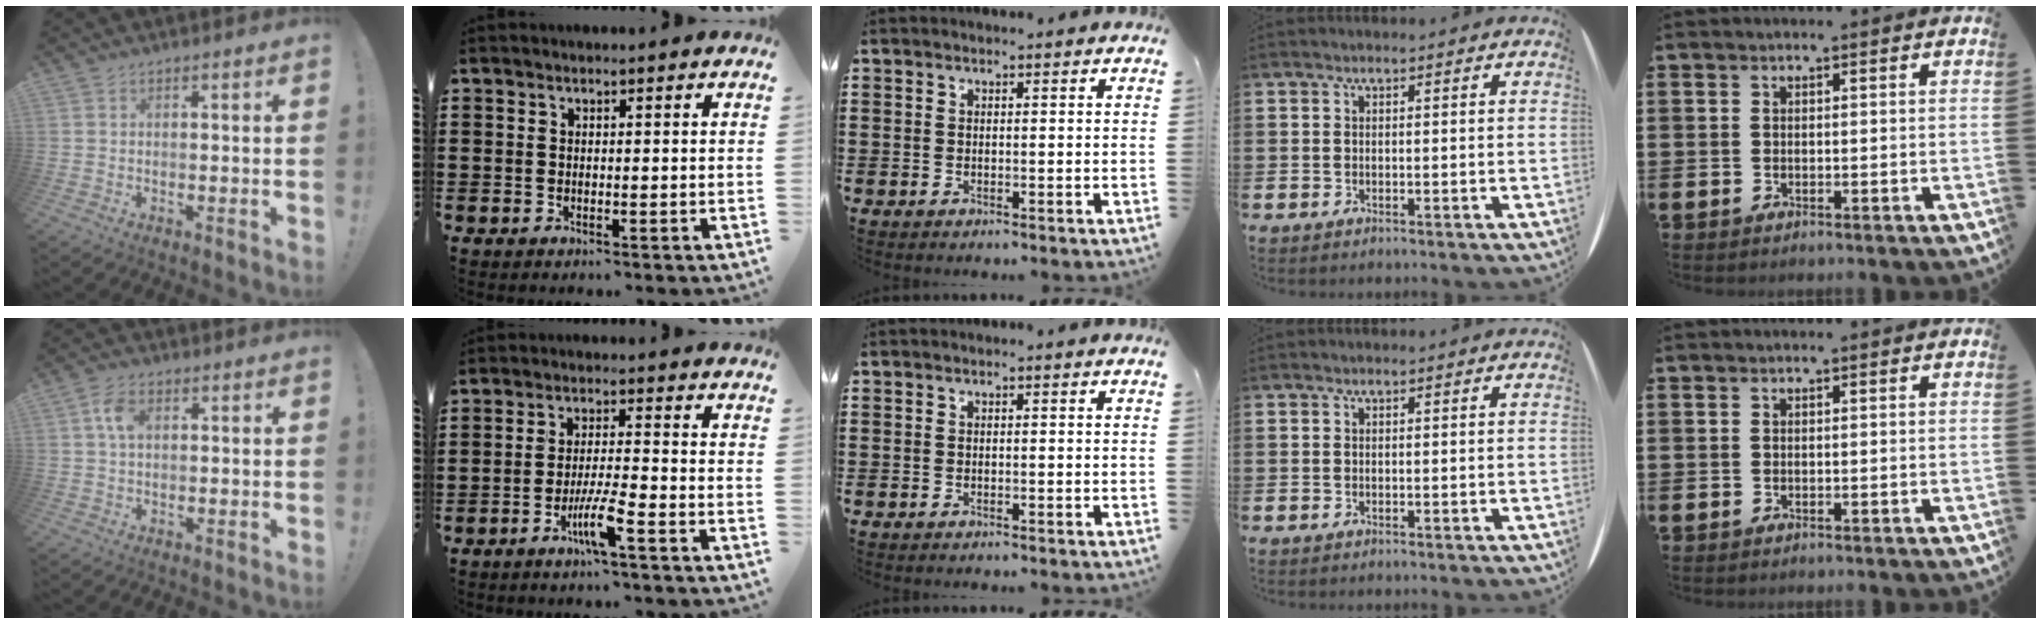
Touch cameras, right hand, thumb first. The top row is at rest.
{"thumb": {"total": 5.2, "force": [1.1, 3.3, 3.9], "torque": [-0.061, 0.005, 0.018]}, "index": {"total": 5.5, "force": [-3.1, 0.1, 4.5], "torque": [-0.096, -0.014, -0.059]}}